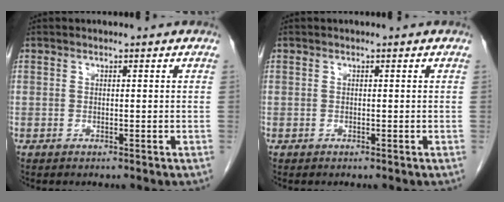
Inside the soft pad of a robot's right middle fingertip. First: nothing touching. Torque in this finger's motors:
{"motor_torque": [0.30, -0.12, -0.02, -0.02]}